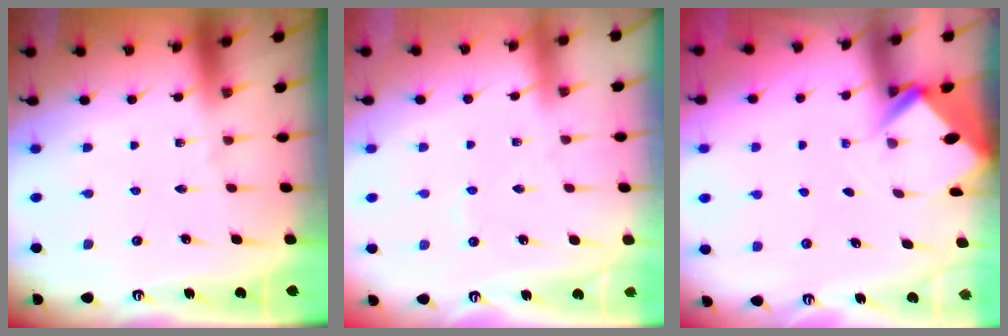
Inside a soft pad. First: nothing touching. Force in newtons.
{"total": 2.6, "press": 2.5, "slide": 0.5}
{"total": 2.5, "press": 2.5, "slide": 0.1}